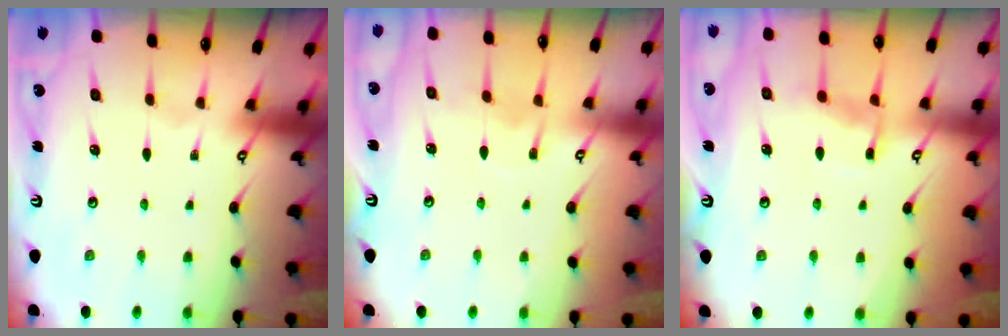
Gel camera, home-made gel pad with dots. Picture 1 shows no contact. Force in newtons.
{"total": 7.4, "press": 7.4, "slide": 0.5}
{"total": 8.6, "press": 8.6, "slide": 0.9}